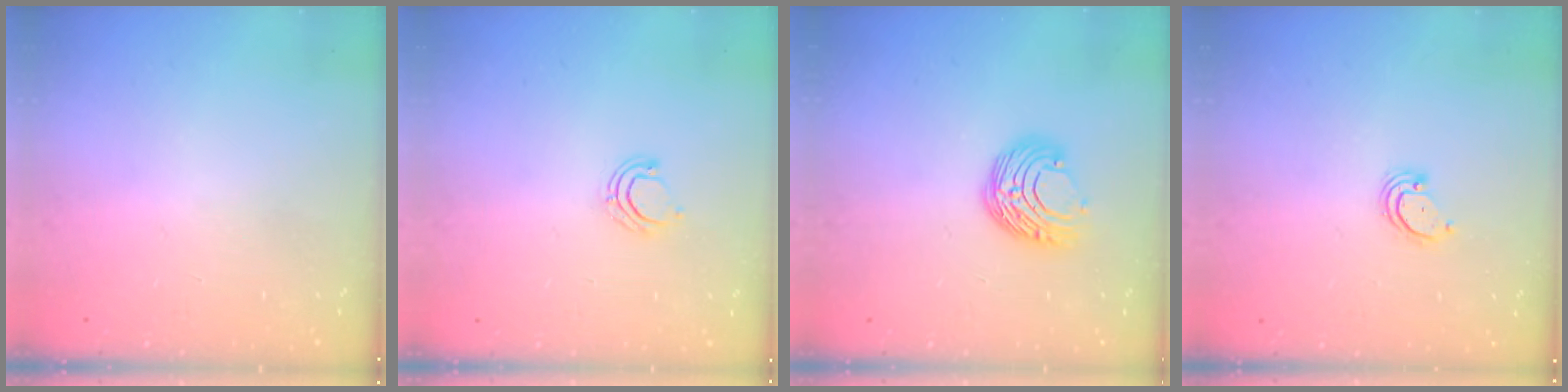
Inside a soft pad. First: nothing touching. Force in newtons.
{"total": 5.0, "press": 4.9, "slide": 1.0}
{"total": 8.7, "press": 8.6, "slide": 0.6}
{"total": 2.3, "press": 2.3, "slide": 0.2}